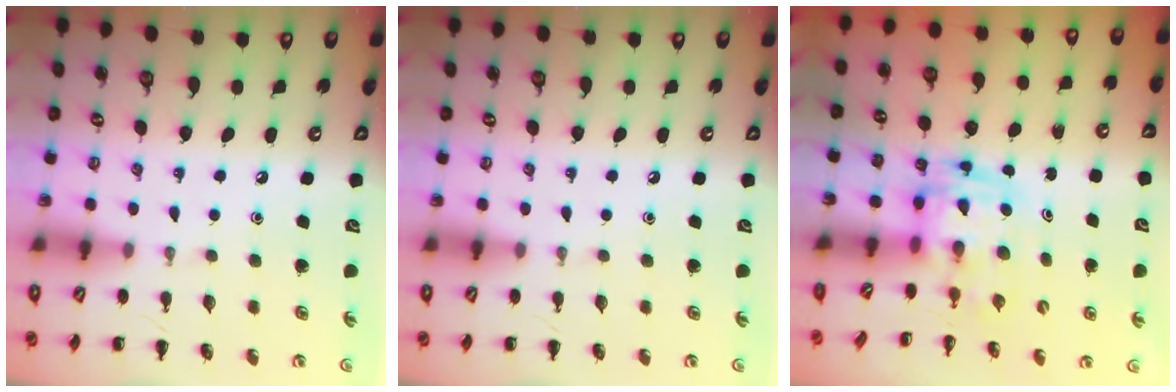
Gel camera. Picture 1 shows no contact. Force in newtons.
{"total": 0.0}
{"total": 2.8, "press": 2.7, "slide": 0.6}